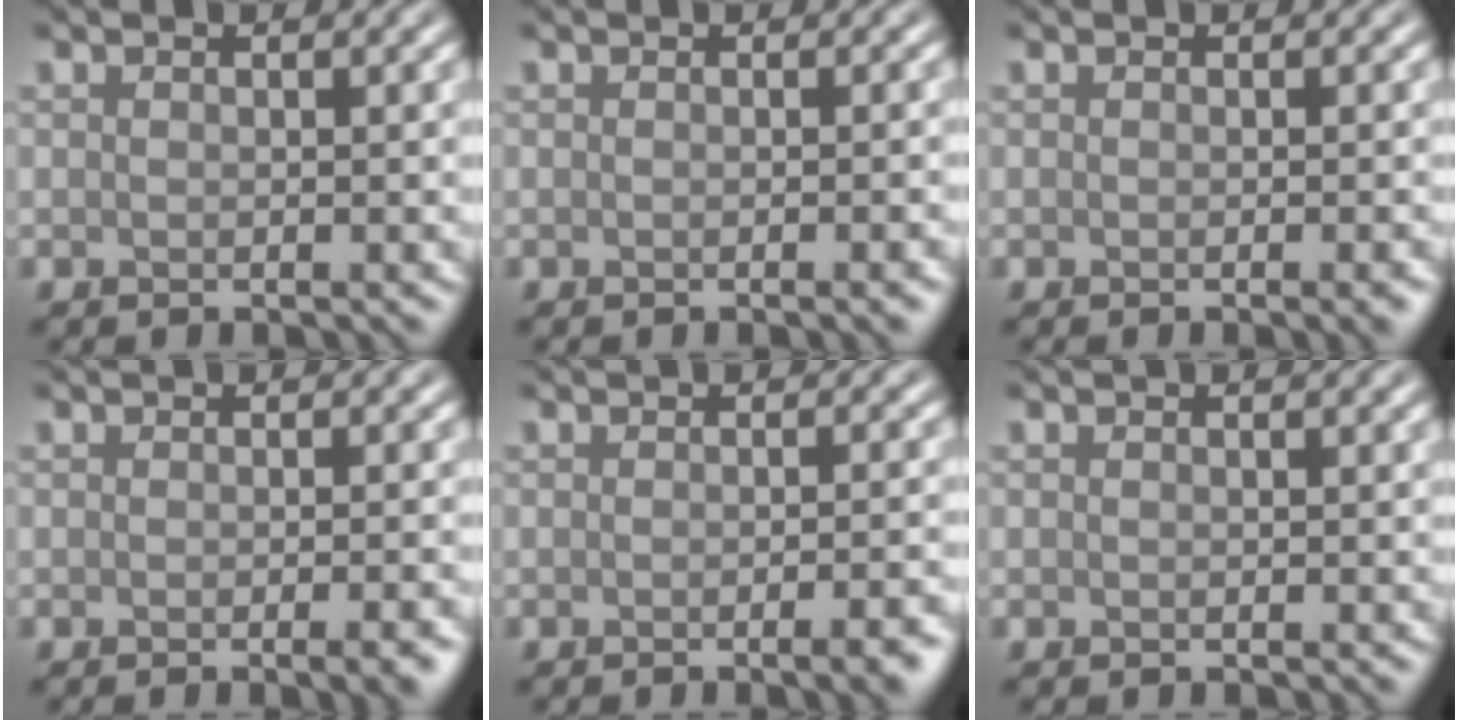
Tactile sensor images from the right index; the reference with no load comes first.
{"total": 1.6, "force": [-0.5, 0.4, 1.5], "torque": [-0.010, 0.001, -0.008]}
{"total": 1.6, "force": [-0.5, 0.4, 1.5], "torque": [-0.009, 0.000, -0.007]}
{"total": 3.0, "force": [-1.0, 0.9, 2.6], "torque": [-0.016, 0.000, -0.013]}
{"total": 3.5, "force": [-1.4, 1.1, 3.0], "torque": [-0.019, 0.004, -0.019]}
{"total": 0.0}